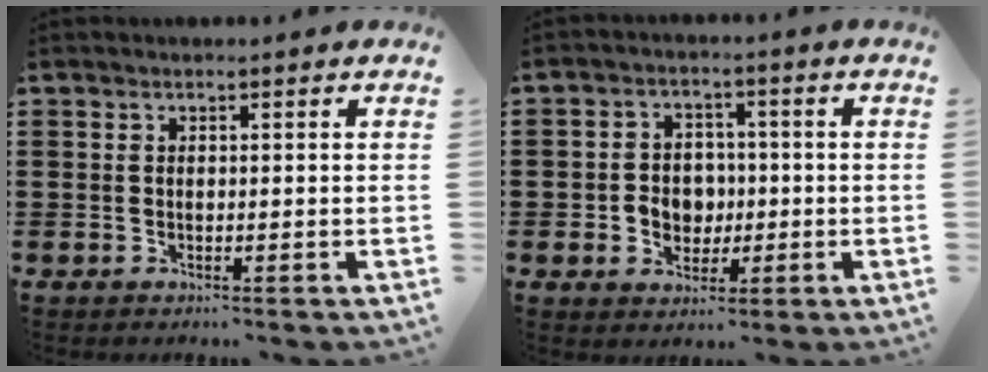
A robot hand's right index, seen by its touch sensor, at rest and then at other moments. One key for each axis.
{"total": 4.3, "fx": -0.7, "fy": 4.0, "fz": 1.5, "tx": -0.032, "ty": 0.007, "tz": -0.017}